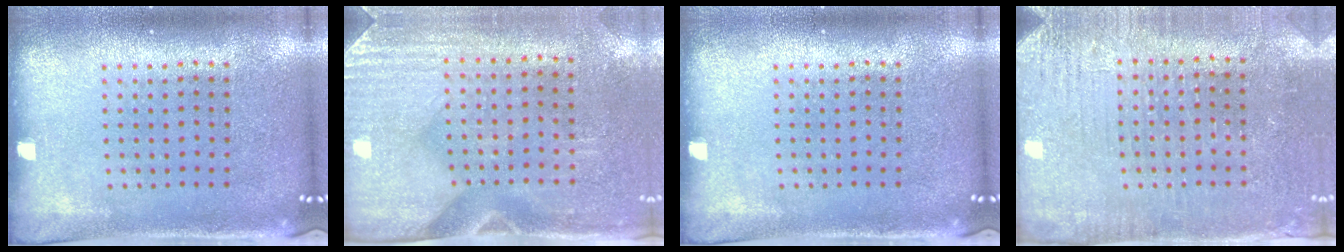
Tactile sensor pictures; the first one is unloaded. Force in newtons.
{"total": 3.0, "press": 2.6, "slide": 1.5}
{"total": 0.0}
{"total": 3.0, "press": 2.8, "slide": 0.8}